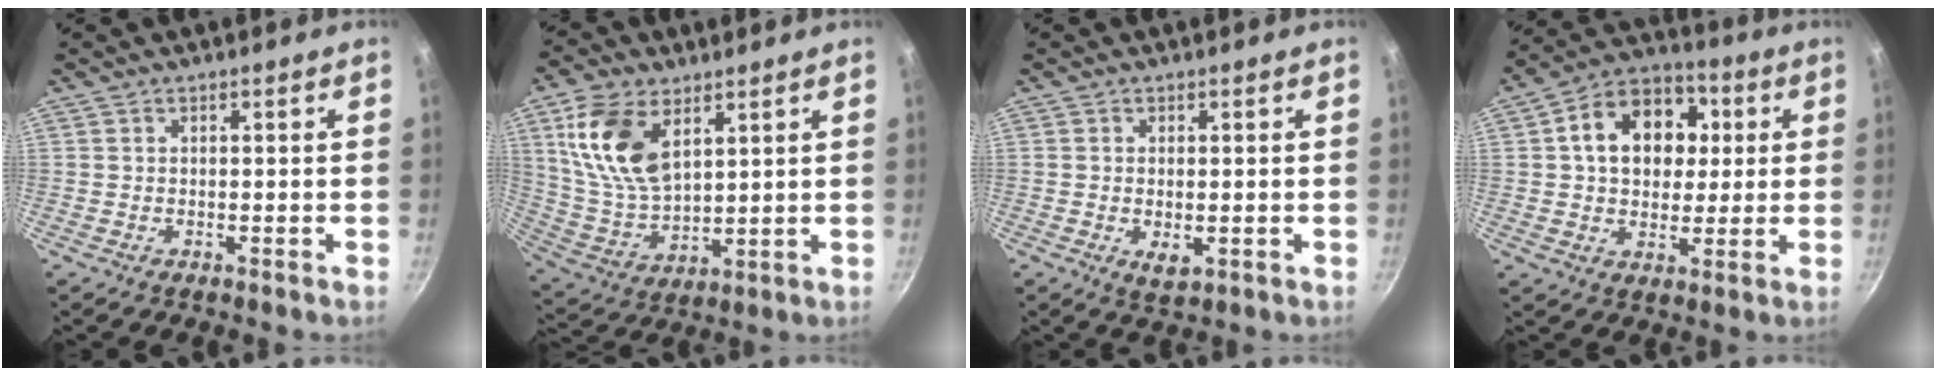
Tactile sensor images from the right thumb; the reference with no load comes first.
{"total": 15.4, "force": [6.3, 8.7, 11.0], "torque": [-0.201, -0.025, 0.137]}
{"total": 3.3, "force": [-0.5, 1.8, 2.8], "torque": [-0.045, -0.011, -0.004]}
{"total": 15.6, "force": [3.1, 11.7, 9.9], "torque": [-0.124, 0.019, 0.037]}